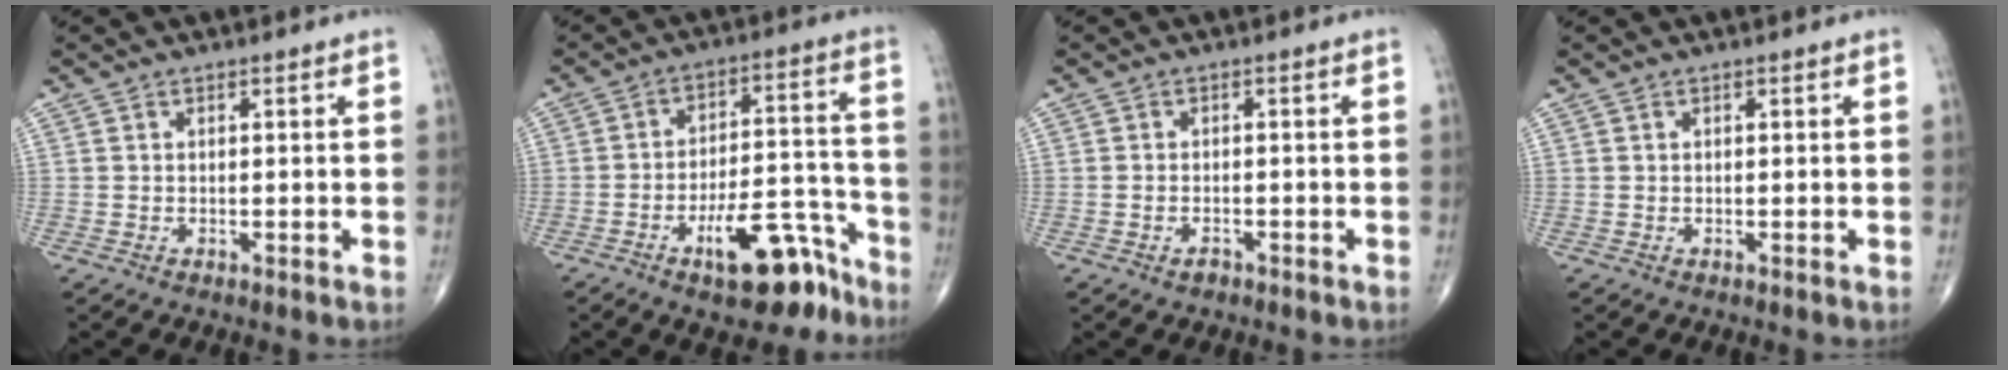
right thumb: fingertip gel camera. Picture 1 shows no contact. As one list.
[{"total": 13.7, "force": [-8.6, 5.3, 9.3], "torque": [-0.111, 0.079, -0.131]}, {"total": 1.4, "force": [-1.0, 0.8, 0.6], "torque": [-0.015, 0.007, -0.016]}, {"total": 0.0}]